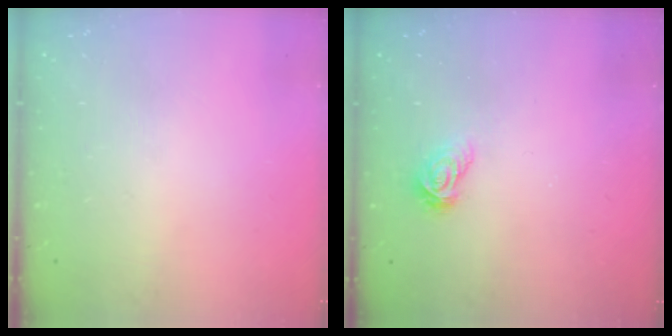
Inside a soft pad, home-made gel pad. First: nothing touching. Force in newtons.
{"total": 5.5, "press": 5.5, "slide": 0.0}